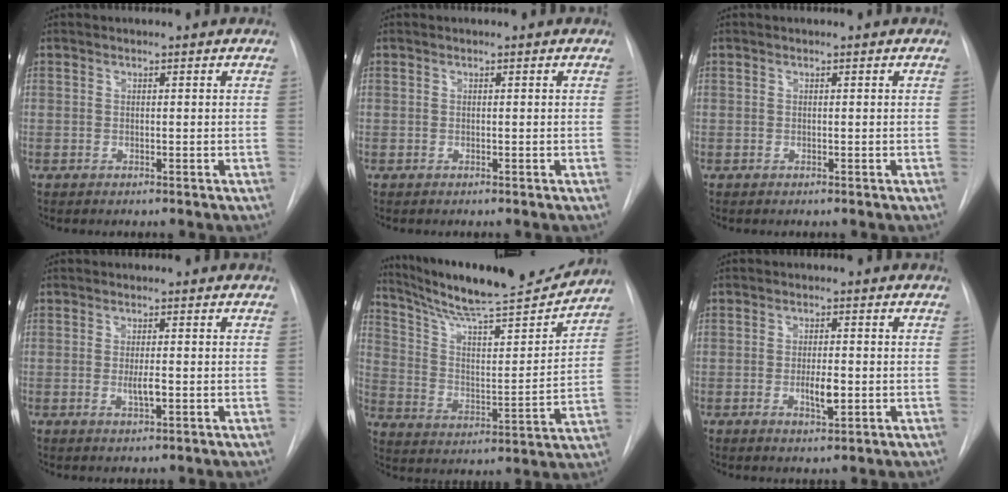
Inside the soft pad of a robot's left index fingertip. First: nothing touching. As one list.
[{"total": 0.0}, {"total": 0.0}, {"total": 2.3, "force": [-0.3, 0.4, 2.2], "torque": [-0.043, -0.003, -0.005]}, {"total": 21.2, "force": [19.5, 1.1, 8.5], "torque": [-0.145, -0.030, 0.302]}, {"total": 3.7, "force": [-0.8, 1.0, 3.4], "torque": [-0.060, -0.002, -0.009]}]